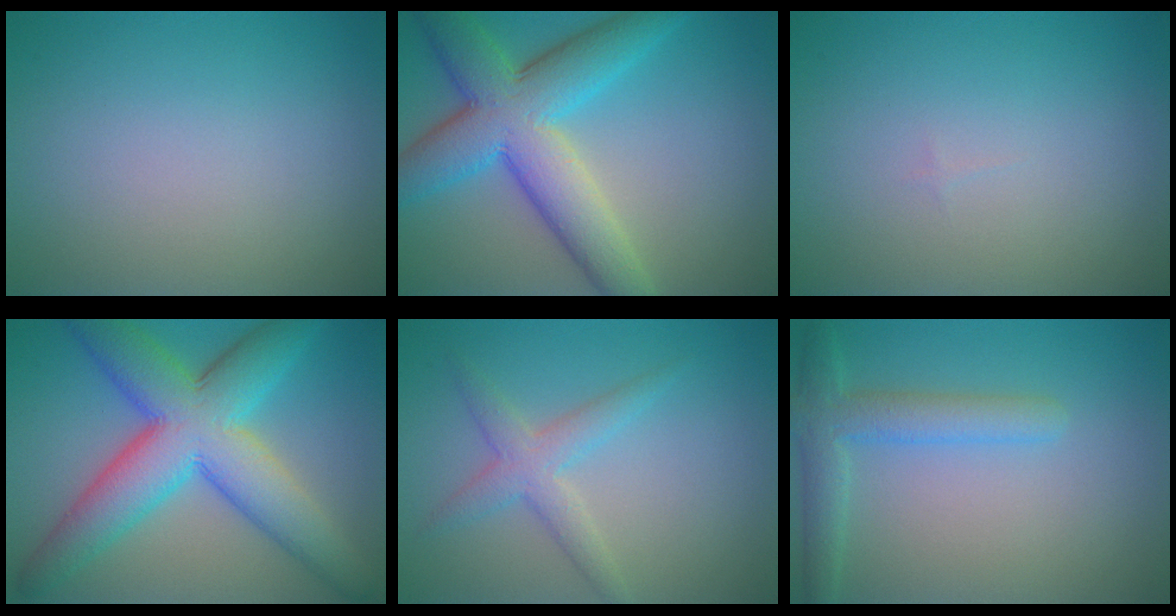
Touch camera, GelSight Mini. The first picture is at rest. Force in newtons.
{"total": 9.5, "press": 9.5, "slide": 0.2}
{"total": 0.0}
{"total": 10.6, "press": 10.6, "slide": 0.2}
{"total": 2.8, "press": 2.8, "slide": 0.0}
{"total": 3.6, "press": 3.6, "slide": 0.4}